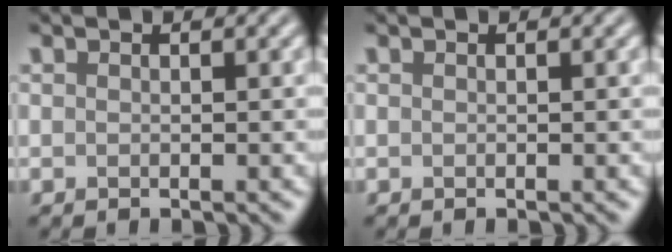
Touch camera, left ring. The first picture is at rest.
{"total": 0.0}